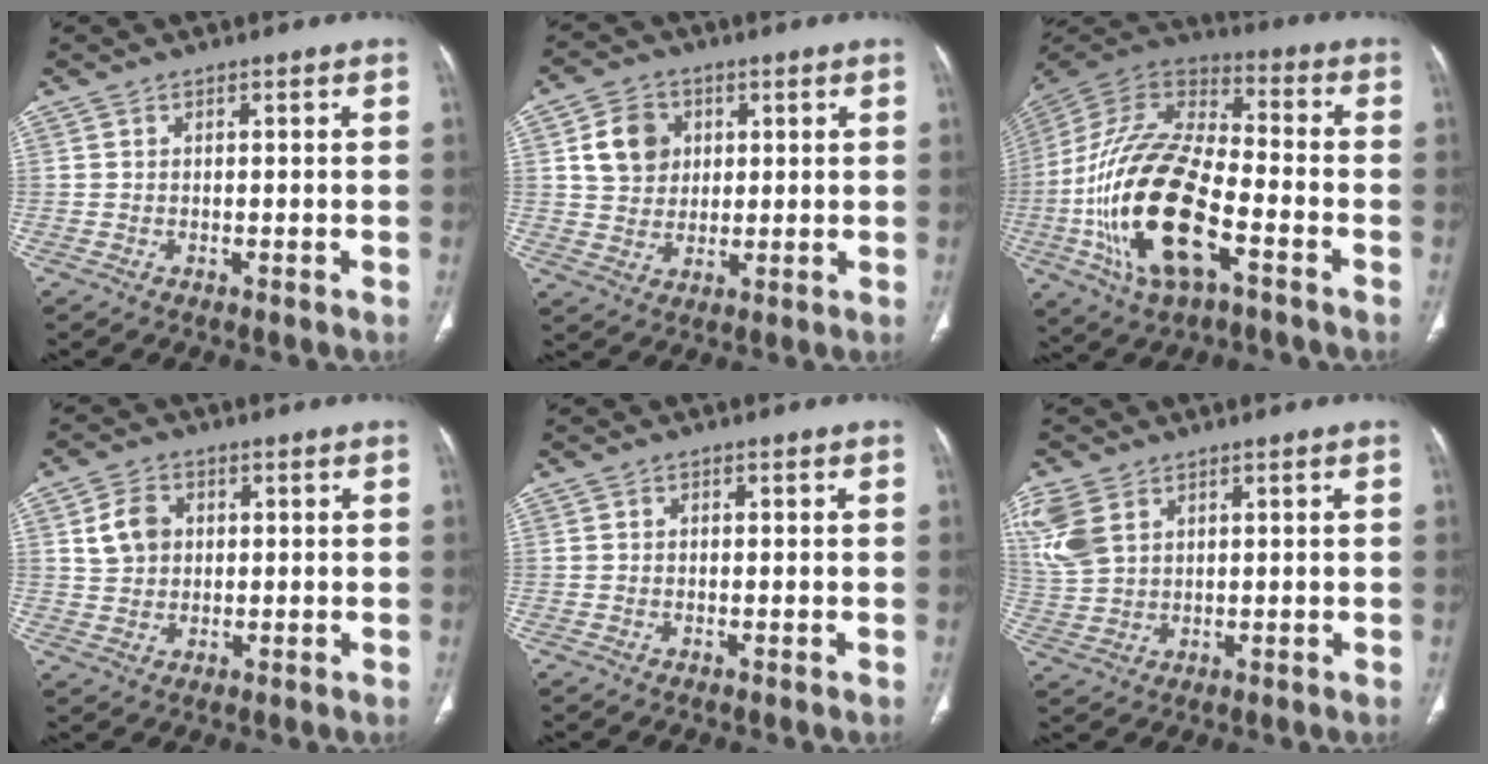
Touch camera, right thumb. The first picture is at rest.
{"total": 8.2, "force": [2.3, 6.8, 3.8], "torque": [-0.043, -0.006, 0.043]}
{"total": 25.6, "force": [-8.0, 11.9, 21.2], "torque": [-0.451, 0.026, -0.142]}
{"total": 5.9, "force": [1.4, 4.8, 3.3], "torque": [-0.045, 0.000, 0.027]}
{"total": 0.0}
{"total": 8.8, "force": [3.9, 5.7, 5.4], "torque": [-0.133, -0.002, 0.091]}